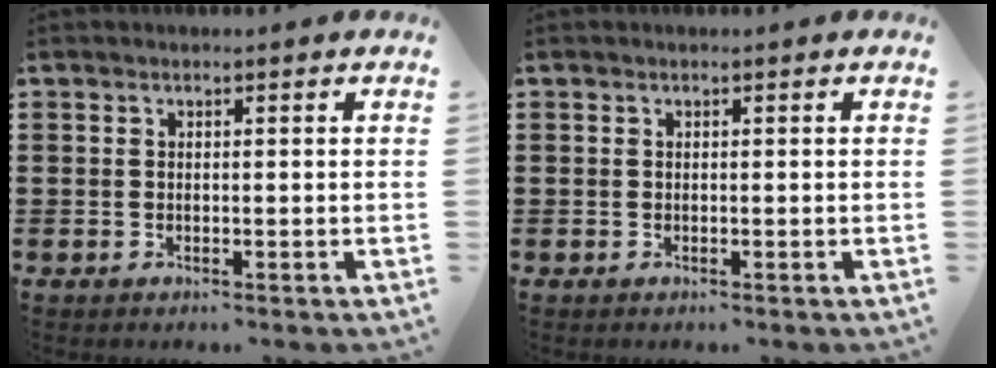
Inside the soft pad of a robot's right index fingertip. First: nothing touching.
{"total": 0.0}